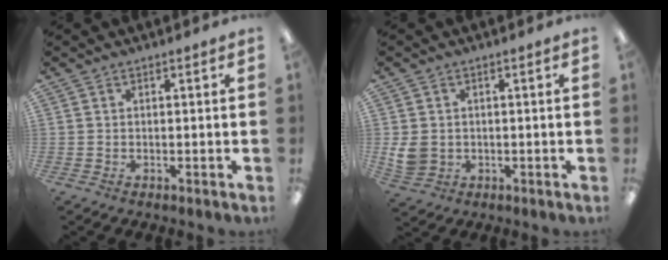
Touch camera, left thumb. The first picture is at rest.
{"total": 5.0, "force": [0.4, 4.4, 2.5], "torque": [-0.052, 0.002, 0.010]}